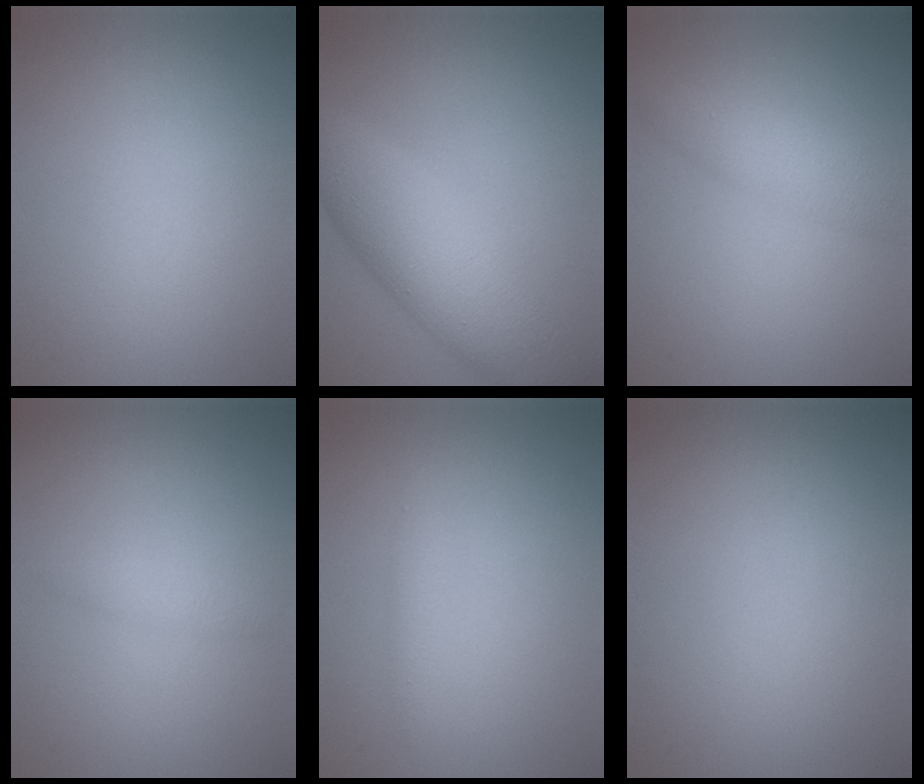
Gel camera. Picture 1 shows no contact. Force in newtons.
{"total": 7.0, "press": 7.0, "slide": 0.0}
{"total": 3.2, "press": 3.2, "slide": 0.0}
{"total": 1.0, "press": 1.0, "slide": 0.1}
{"total": 0.9, "press": 0.9, "slide": 0.0}
{"total": 0.0}